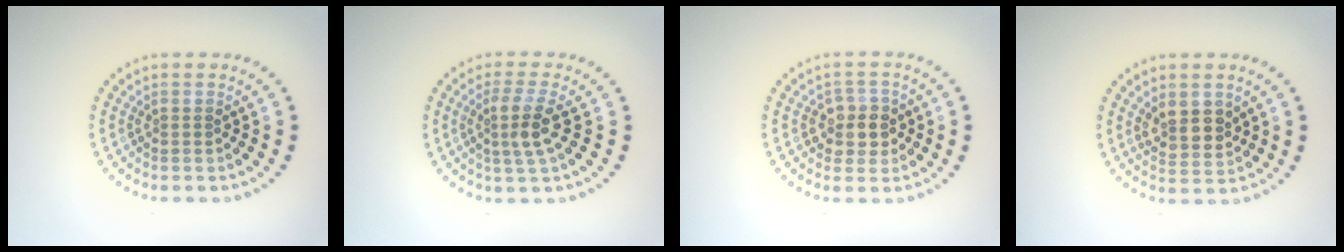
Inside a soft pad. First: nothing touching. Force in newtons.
{"total": 2.9, "press": 2.4, "slide": 1.6}
{"total": 2.6, "press": 2.4, "slide": 1.0}
{"total": 2.8, "press": 2.6, "slide": 1.2}